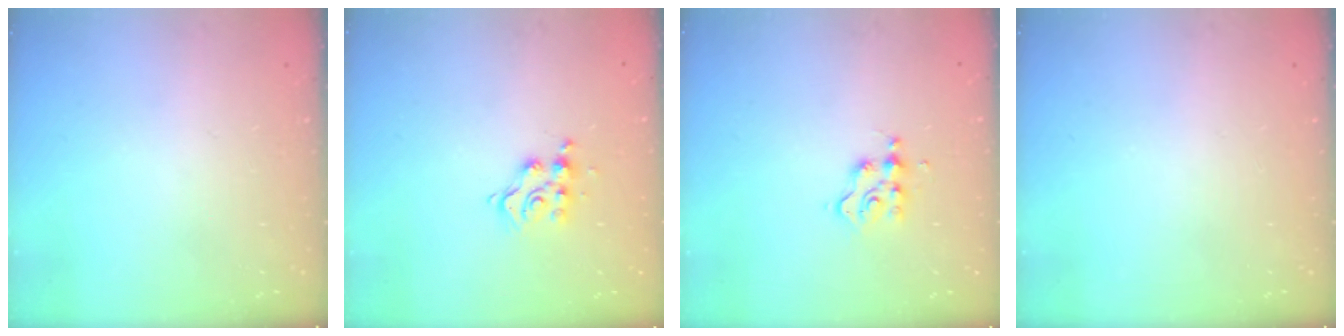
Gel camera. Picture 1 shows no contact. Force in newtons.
{"total": 8.4, "press": 8.4, "slide": 0.5}
{"total": 3.7, "press": 3.7, "slide": 0.3}
{"total": 0.0}